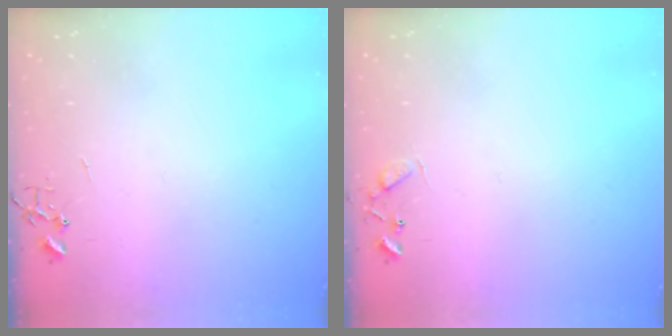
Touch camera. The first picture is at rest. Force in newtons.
{"total": 5.6, "press": 5.6, "slide": 0.5}